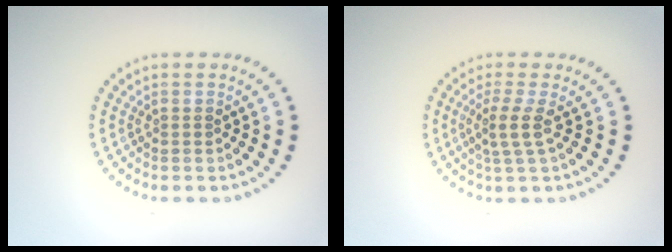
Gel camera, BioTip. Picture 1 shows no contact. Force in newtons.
{"total": 2.2, "press": 1.6, "slide": 1.5}